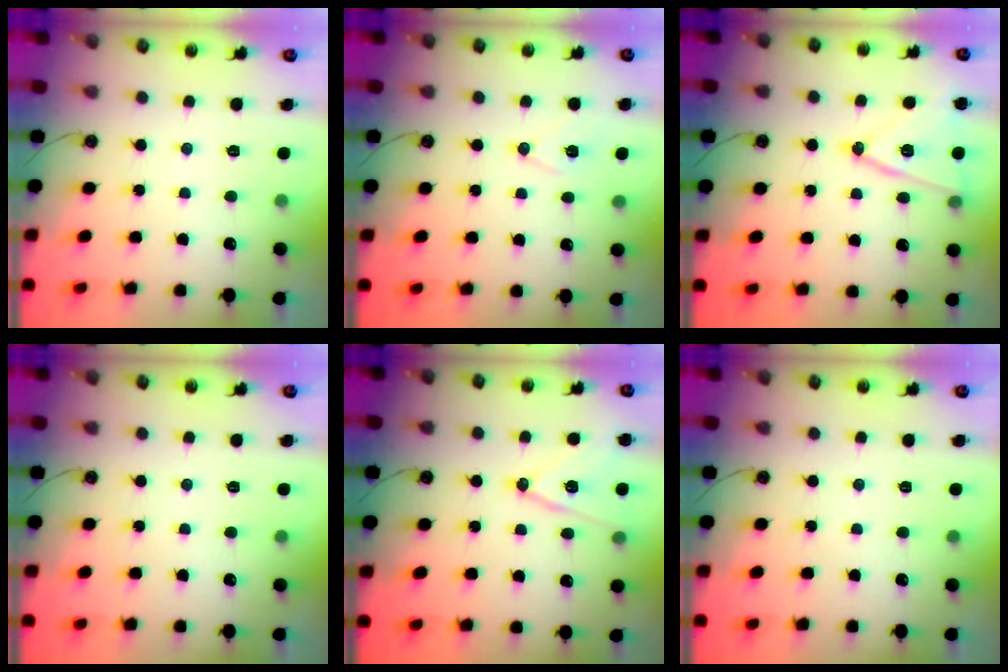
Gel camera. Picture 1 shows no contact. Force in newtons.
{"total": 7.9, "press": 7.0, "slide": 3.6}
{"total": 13.7, "press": 13.3, "slide": 3.5}
{"total": 0.0}
{"total": 12.1, "press": 11.6, "slide": 3.5}
{"total": 0.0}